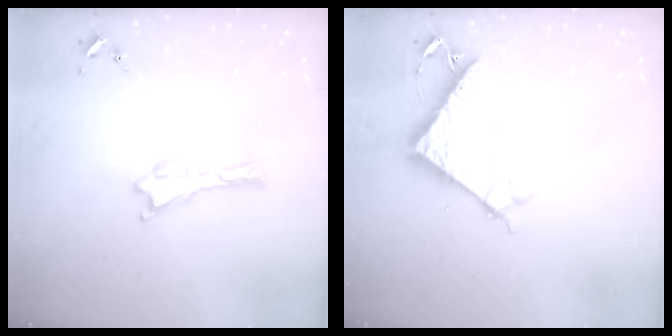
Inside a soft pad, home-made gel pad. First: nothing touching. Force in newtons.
{"total": 7.0, "press": 7.0, "slide": 0.7}